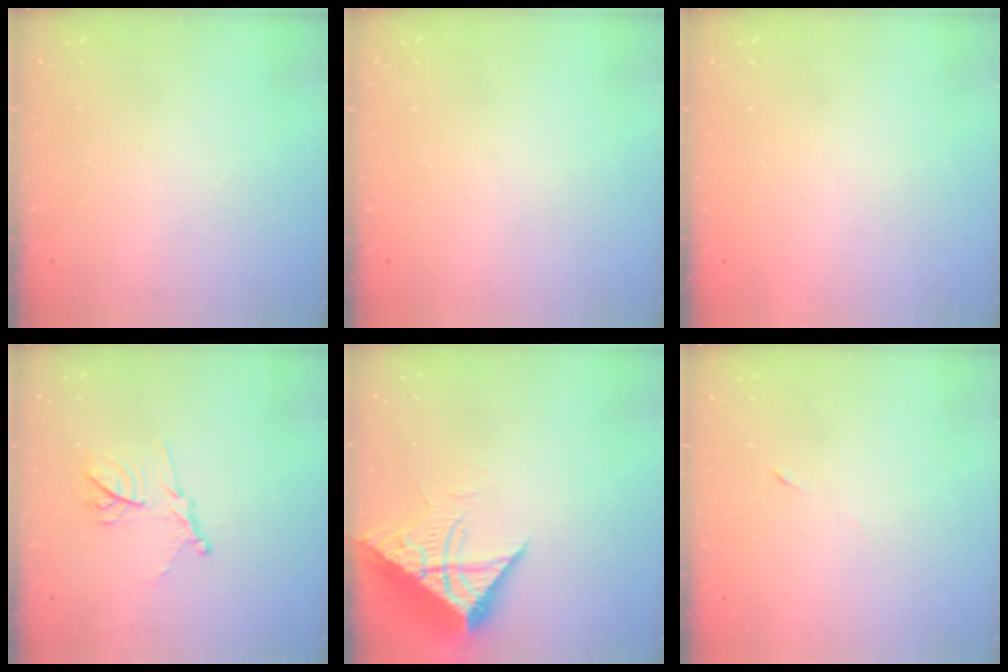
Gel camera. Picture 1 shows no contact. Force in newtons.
{"total": 0.0}
{"total": 1.5, "press": 1.5, "slide": 0.1}
{"total": 12.6, "press": 12.5, "slide": 0.9}
{"total": 11.8, "press": 11.7, "slide": 1.2}
{"total": 2.9, "press": 2.7, "slide": 1.0}